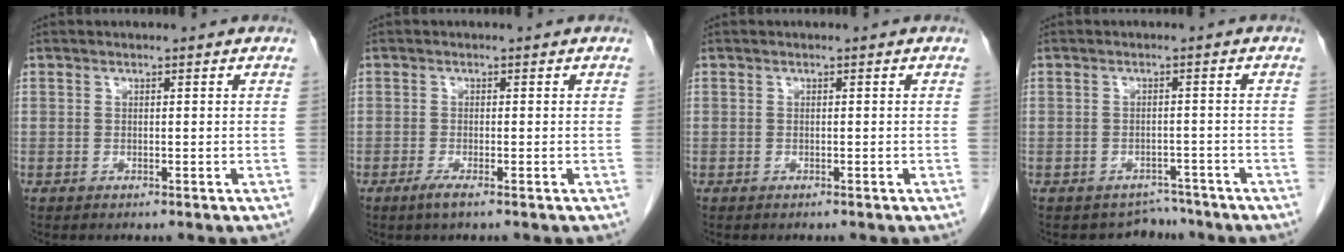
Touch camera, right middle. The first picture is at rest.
{"total": 1.7, "force": [-1.1, 0.0, 1.3], "torque": [-0.030, -0.005, -0.024]}
{"total": 0.0}
{"total": 3.5, "force": [-3.1, 1.4, -0.8], "torque": [0.011, 0.015, -0.041]}